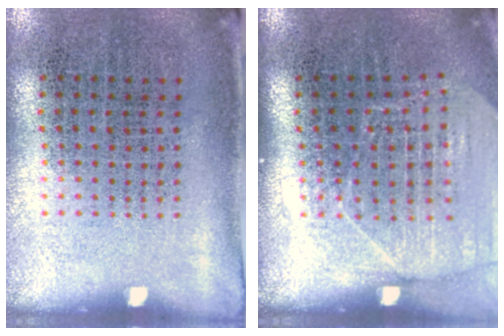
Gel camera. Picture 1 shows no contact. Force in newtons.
{"total": 1.7, "press": 1.5, "slide": 0.8}